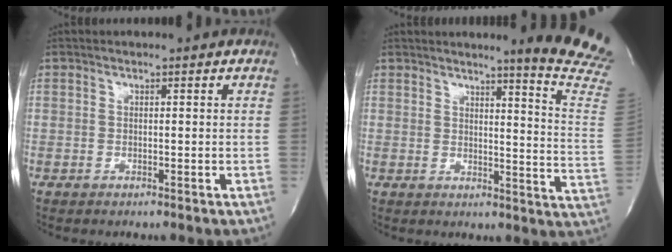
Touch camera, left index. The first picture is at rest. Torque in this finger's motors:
{"motor_torque": [0.14, -0.41, 0.19, 0.05]}